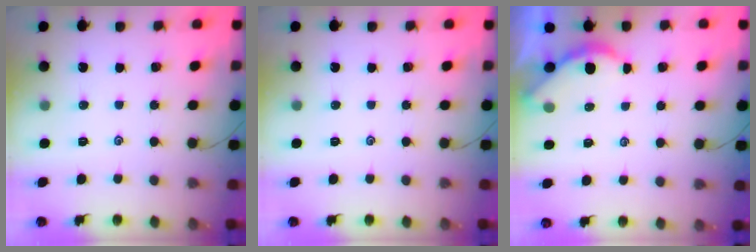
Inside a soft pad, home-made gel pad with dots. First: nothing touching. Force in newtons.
{"total": 0.0}
{"total": 1.9, "press": 1.9, "slide": 0.1}